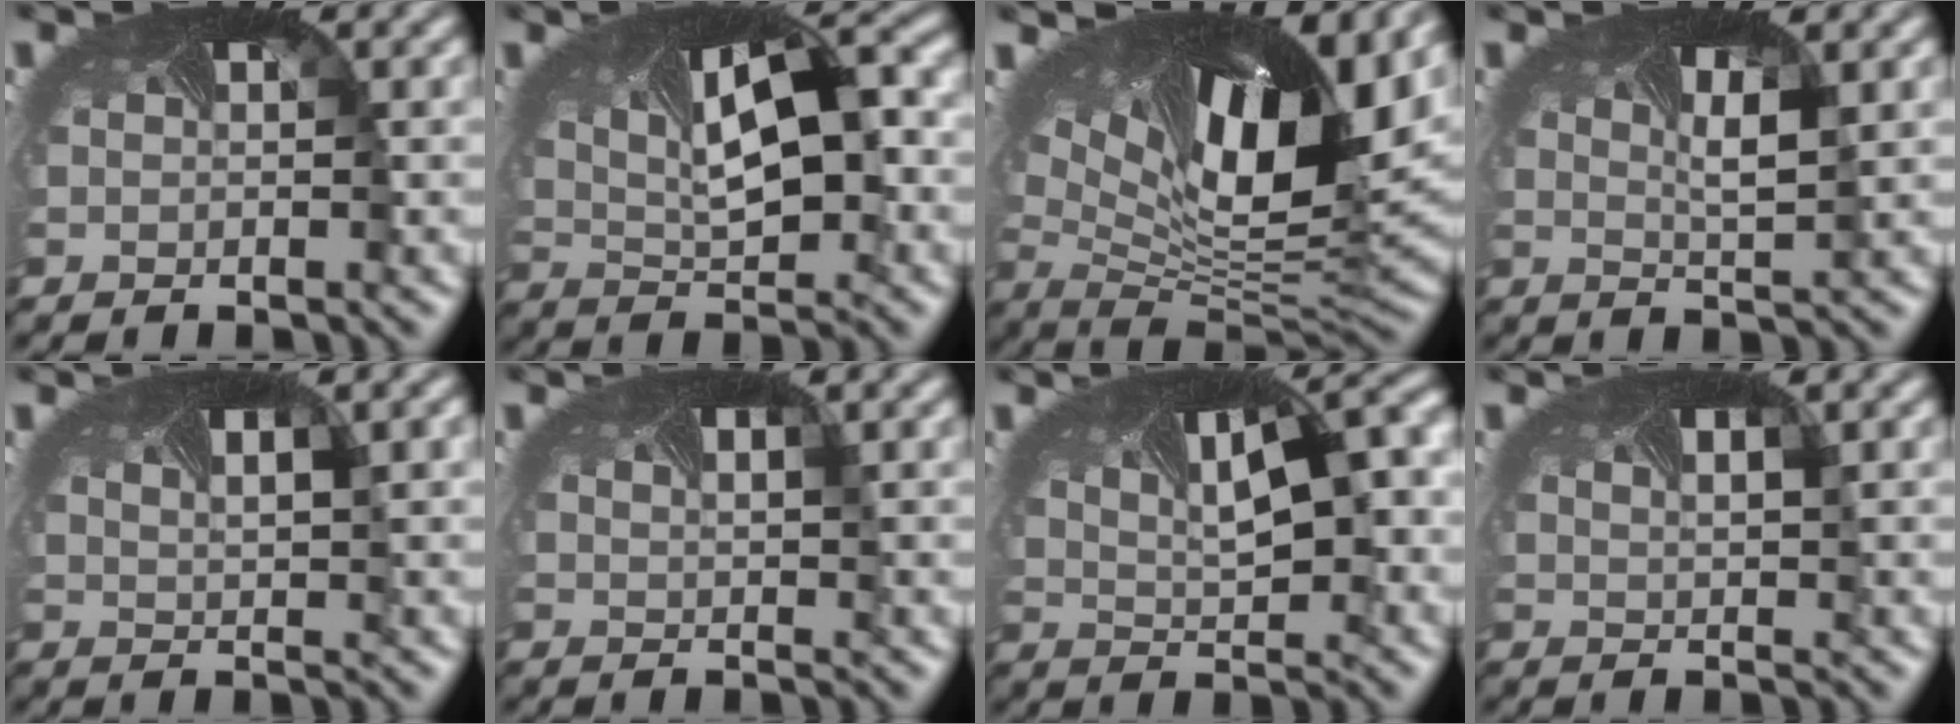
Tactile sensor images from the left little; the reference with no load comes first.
{"total": 10.2, "force": [1.6, 4.5, 9.0], "torque": [-0.138, -0.003, 0.031]}
{"total": 15.7, "force": [6.0, 6.8, 12.9], "torque": [-0.227, 0.010, 0.100]}
{"total": 2.3, "force": [0.6, 0.3, 2.2], "torque": [-0.041, -0.001, 0.010]}
{"total": 2.8, "force": [1.0, 0.9, 2.5], "torque": [-0.036, 0.001, 0.019]}
{"total": 1.5, "force": [0.6, 0.3, 1.3], "torque": [-0.017, 0.002, 0.012]}
{"total": 9.3, "force": [2.3, 3.9, 8.2], "torque": [-0.124, 0.007, 0.040]}
{"total": 1.8, "force": [0.8, 0.4, 1.6], "torque": [-0.020, 0.000, 0.014]}